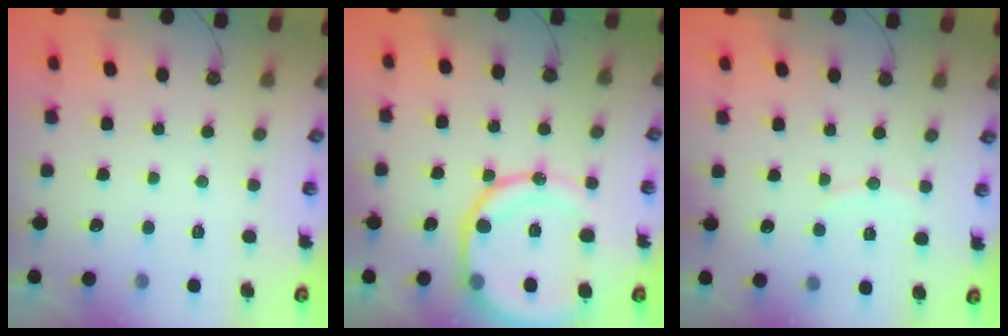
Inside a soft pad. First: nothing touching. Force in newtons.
{"total": 16.6, "press": 16.5, "slide": 2.0}
{"total": 5.5, "press": 5.4, "slide": 0.5}